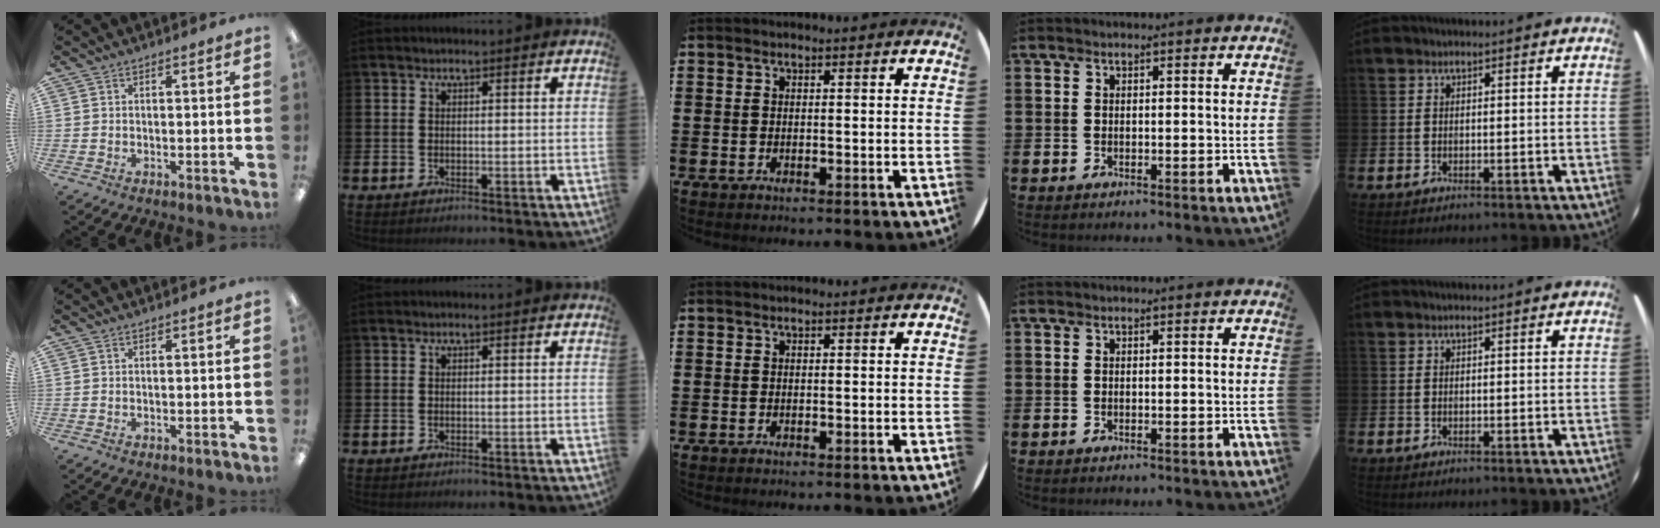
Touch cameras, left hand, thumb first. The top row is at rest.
{}